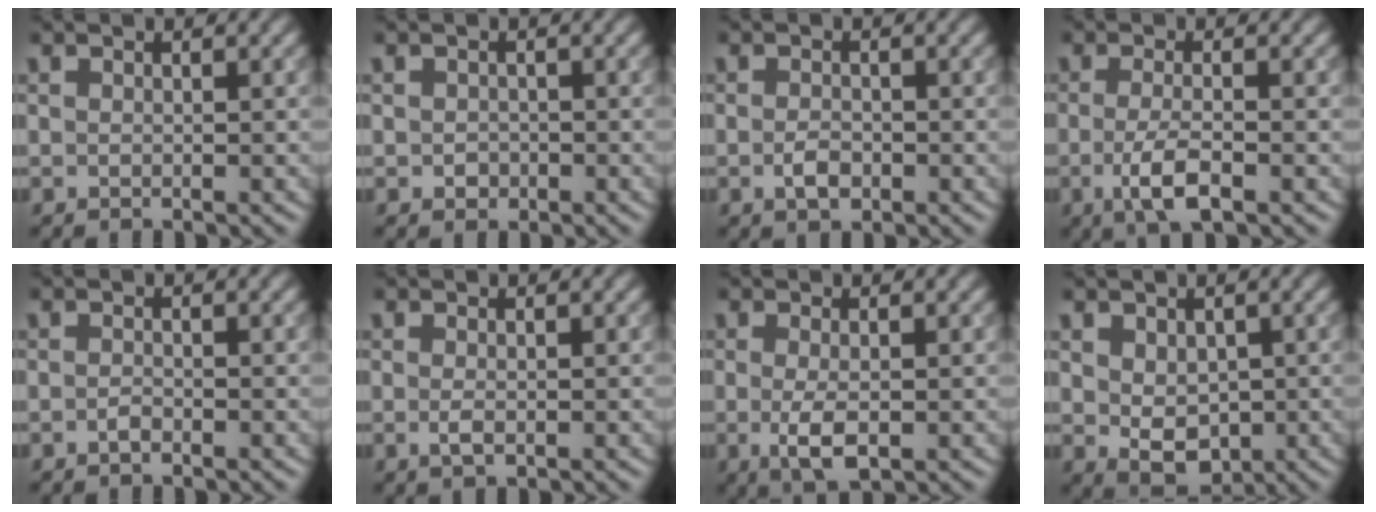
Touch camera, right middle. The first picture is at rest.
{"total": 1.0, "force": [-0.3, 0.9, 0.4], "torque": [-0.003, -0.004, -0.007]}
{"total": 1.7, "force": [-0.6, 0.9, 1.2], "torque": [-0.024, -0.001, -0.013]}
{"total": 3.4, "force": [-1.2, 1.0, 3.1], "torque": [-0.063, -0.004, -0.024]}
{"total": 0.7, "force": [-0.5, 0.3, 0.5], "torque": [-0.011, 0.001, -0.010]}
{"total": 1.2, "force": [-0.2, 0.5, 1.0], "torque": [-0.024, -0.004, -0.004]}
{"total": 3.0, "force": [-0.5, 1.1, 2.8], "torque": [-0.059, -0.010, -0.008]}
{"total": 3.8, "force": [0.0, 2.6, 2.8], "torque": [-0.053, -0.009, 0.008]}